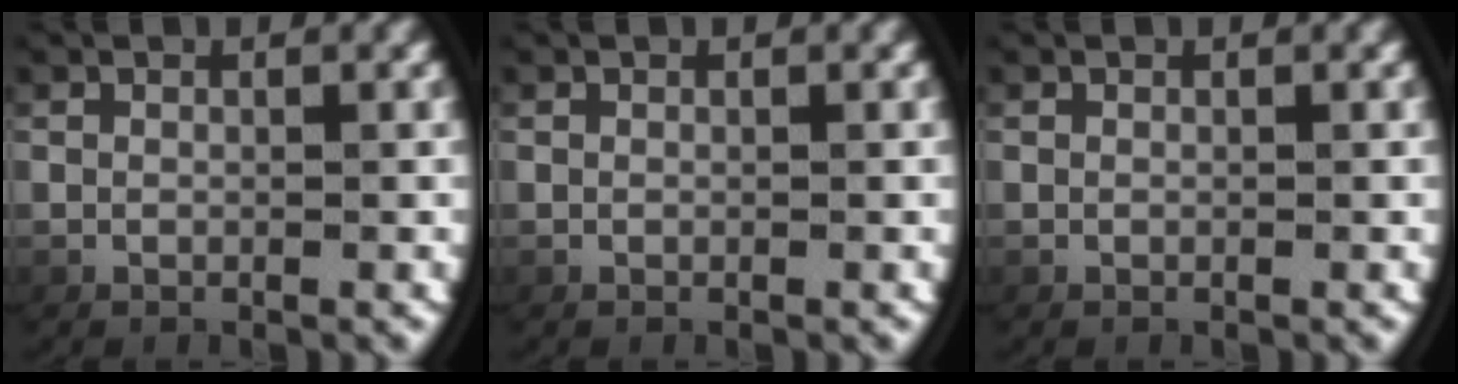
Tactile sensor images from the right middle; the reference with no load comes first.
{"total": 0.0}
{"total": 0.0}